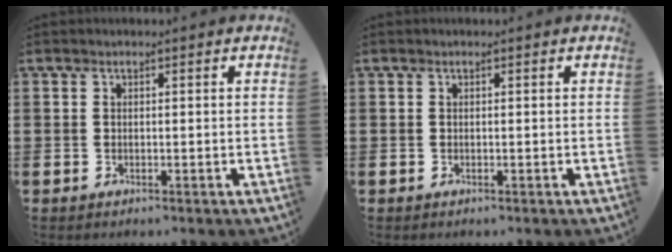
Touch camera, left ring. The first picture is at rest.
{"total": 0.0}